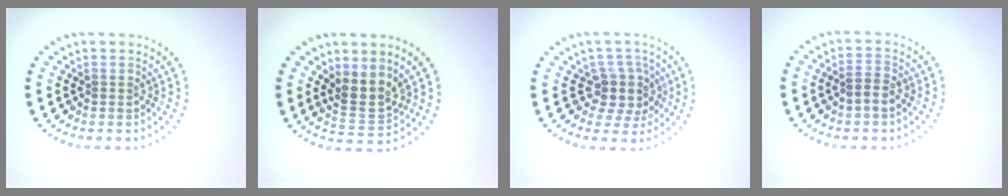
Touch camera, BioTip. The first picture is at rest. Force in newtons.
{"total": 3.5, "press": 3.1, "slide": 1.7}
{"total": 3.3, "press": 2.7, "slide": 2.0}
{"total": 2.0, "press": 1.9, "slide": 0.4}